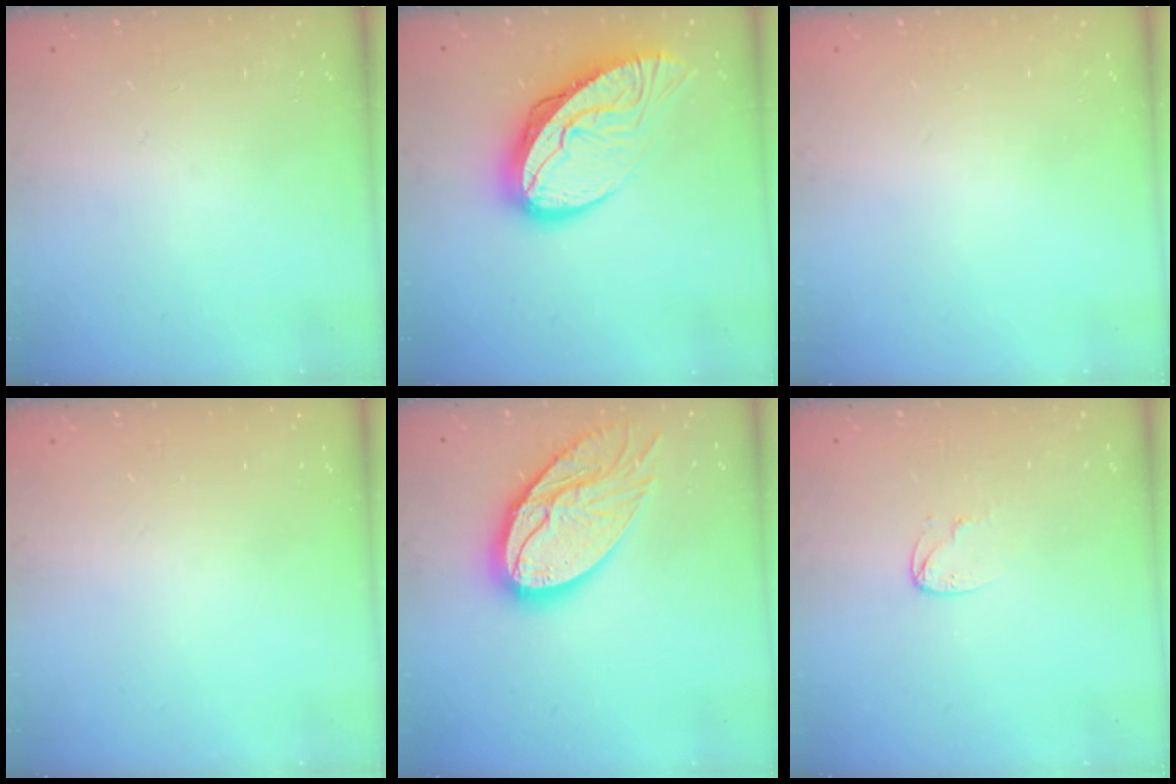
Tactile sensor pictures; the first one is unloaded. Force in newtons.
{"total": 14.6, "press": 14.5, "slide": 1.4}
{"total": 0.0}
{"total": 0.0}
{"total": 20.5, "press": 20.5, "slide": 2.0}
{"total": 4.2, "press": 4.2, "slide": 0.4}